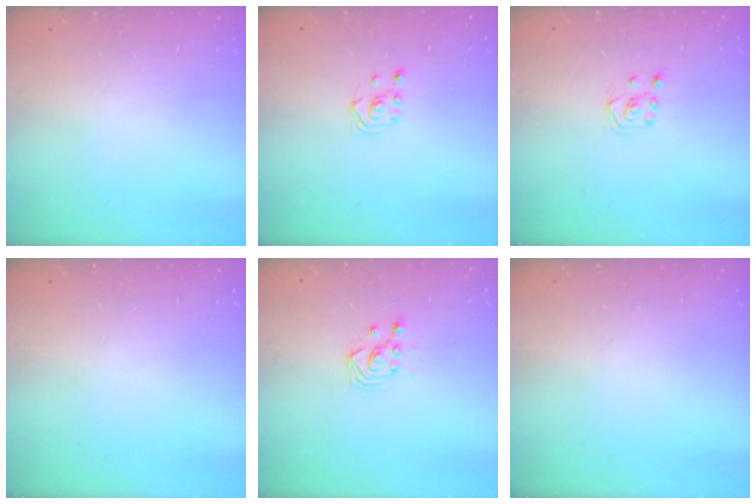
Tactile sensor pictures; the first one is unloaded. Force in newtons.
{"total": 2.7, "press": 2.4, "slide": 1.2}
{"total": 3.2, "press": 3.2, "slide": 0.3}
{"total": 0.0}
{"total": 4.2, "press": 4.2, "slide": 0.4}
{"total": 0.0}